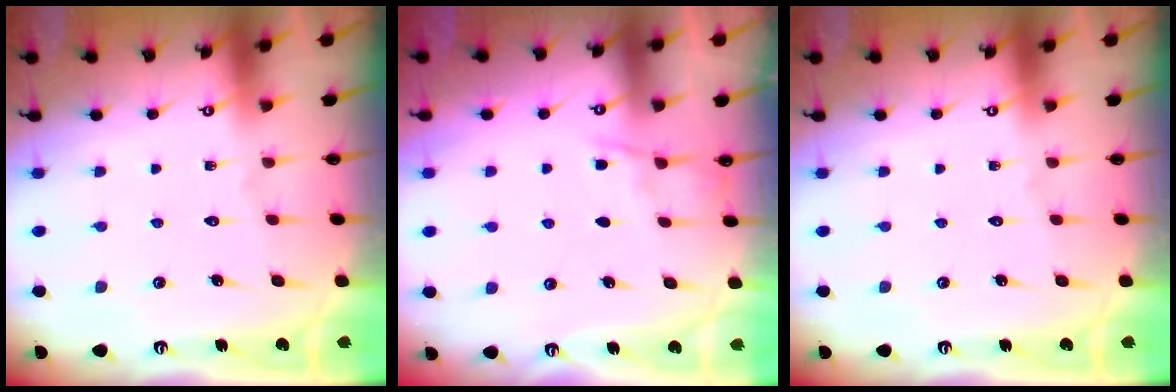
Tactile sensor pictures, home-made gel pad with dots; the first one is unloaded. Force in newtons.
{"total": 4.0, "press": 4.0, "slide": 0.5}
{"total": 0.0}